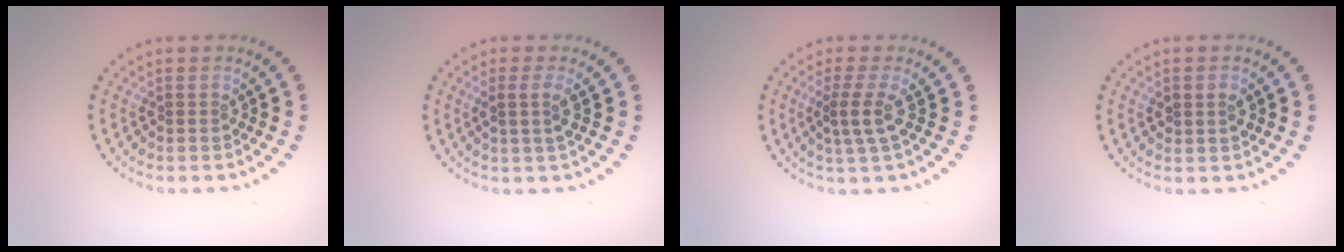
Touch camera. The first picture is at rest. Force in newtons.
{"total": 1.5, "press": 1.3, "slide": 0.9}
{"total": 2.4, "press": 1.7, "slide": 1.7}
{"total": 1.5, "press": 1.5, "slide": 0.3}